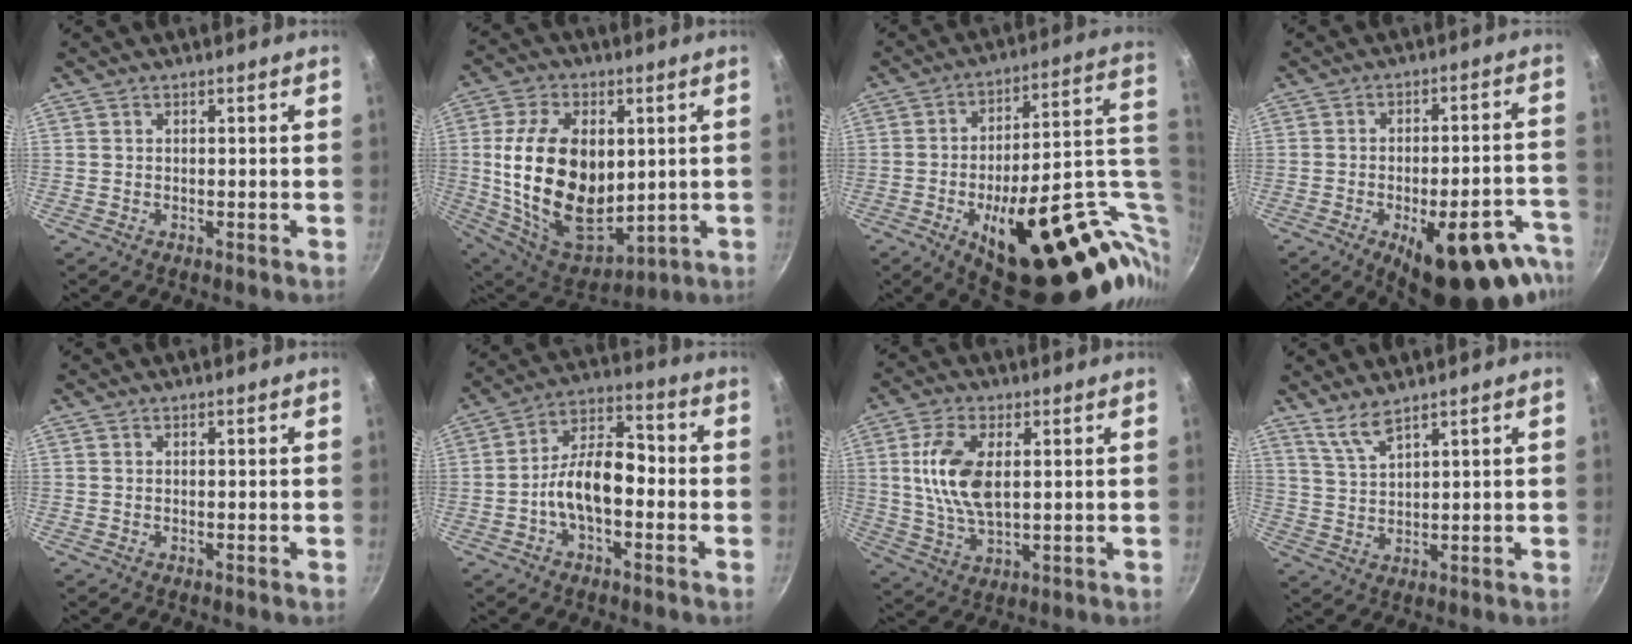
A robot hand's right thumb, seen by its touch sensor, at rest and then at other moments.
{"total": 24.8, "force": [-1.2, 17.1, 17.9], "torque": [-0.265, 0.004, -0.002]}
{"total": 33.1, "force": [-4.7, 14.6, 29.4], "torque": [-0.364, 0.011, -0.039]}
{"total": 22.0, "force": [-12.3, 8.7, 16.1], "torque": [-0.134, 0.048, -0.160]}
{"total": 0.0}
{"total": 11.1, "force": [-2.7, 6.0, 8.9], "torque": [-0.128, 0.052, -0.059]}
{"total": 11.0, "force": [2.0, 5.5, 9.3], "torque": [-0.178, -0.004, 0.040]}
{"total": 4.5, "force": [3.7, 0.4, 2.6], "torque": [-0.053, -0.027, 0.081]}